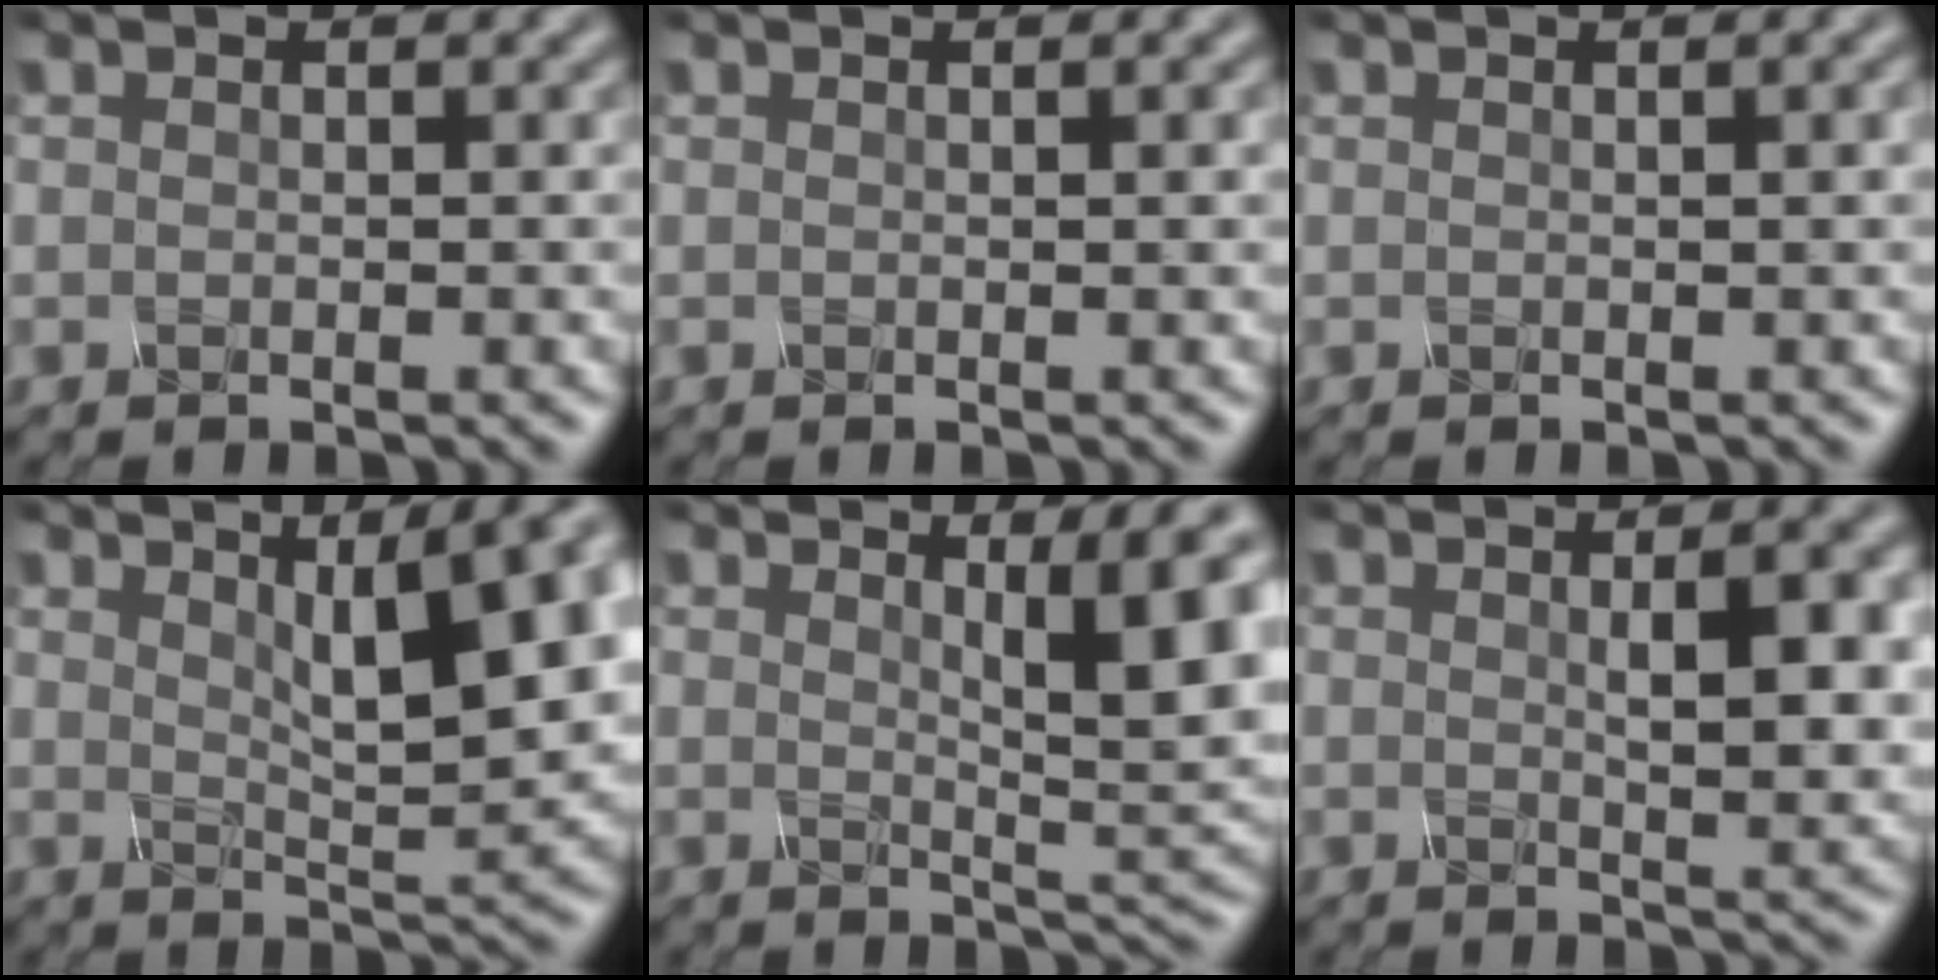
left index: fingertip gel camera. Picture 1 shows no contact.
{"total": 0.8, "force": [0.2, 0.3, 0.7], "torque": [-0.005, 0.003, 0.002]}
{"total": 1.3, "force": [0.3, 0.4, 1.2], "torque": [-0.010, 0.003, 0.000]}
{"total": 10.7, "force": [4.2, 3.6, 9.2], "torque": [-0.096, 0.022, 0.058]}
{"total": 7.2, "force": [2.3, 1.6, 6.6], "torque": [-0.079, -0.008, 0.038]}
{"total": 5.8, "force": [1.0, 1.6, 5.4], "torque": [-0.066, 0.004, 0.018]}